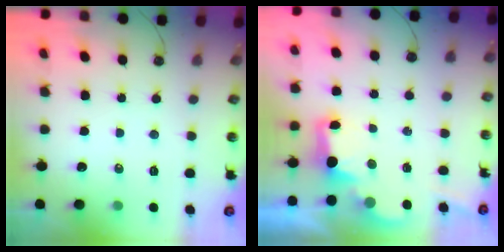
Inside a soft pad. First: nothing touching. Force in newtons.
{"total": 2.8, "press": 2.8, "slide": 0.5}